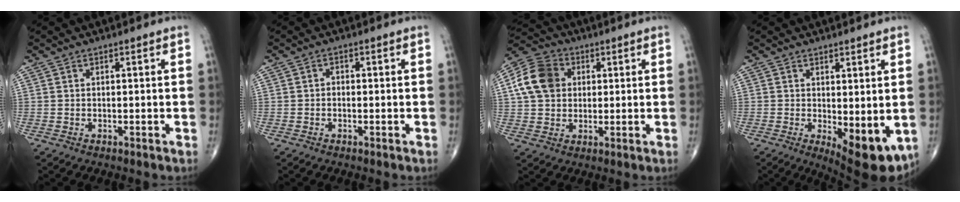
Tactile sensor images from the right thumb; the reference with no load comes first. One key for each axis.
{"total": 1.0, "fx": -0.2, "fy": 0.8, "fz": 0.6, "tx": -0.005, "ty": 0.004, "tz": -0.007}
{"total": 11.0, "fx": 2.2, "fy": 8.7, "fz": 6.2, "tx": -0.105, "ty": 0.011, "tz": 0.030}
{"total": 9.8, "fx": -1.7, "fy": 4.0, "fz": 8.8, "tx": -0.105, "ty": -0.023, "tz": -0.010}